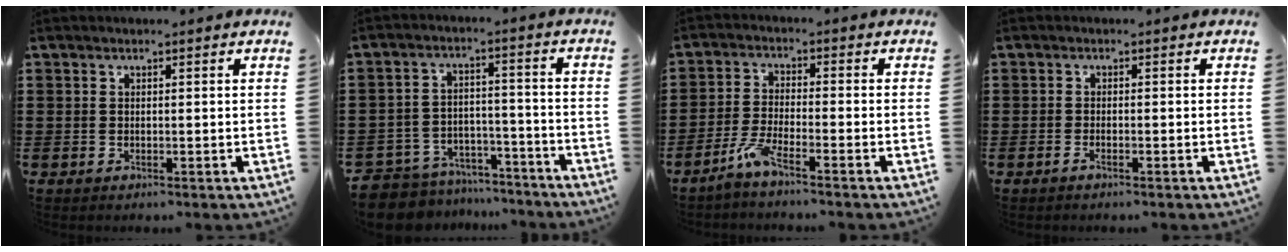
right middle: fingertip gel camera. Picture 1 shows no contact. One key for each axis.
{"total": 7.5, "fx": -7.3, "fy": 1.4, "fz": 0.3, "tx": -0.020, "ty": 0.016, "tz": -0.150}
{"total": 4.4, "fx": -3.2, "fy": 0.4, "fz": 3.0, "tx": -0.078, "ty": -0.009, "tz": -0.067}
{"total": 0.7, "fx": -0.5, "fy": 0.1, "fz": 0.5, "tx": -0.011, "ty": -0.003, "tz": -0.009}